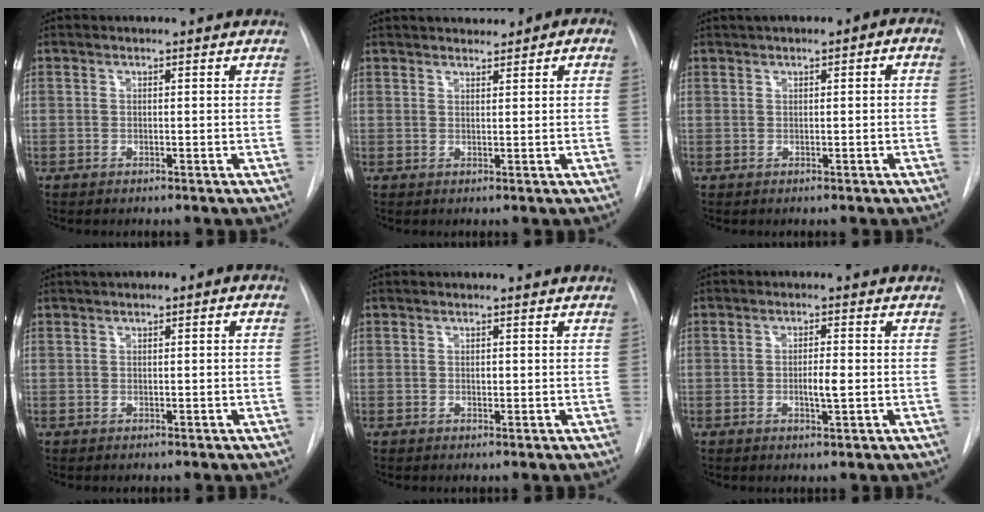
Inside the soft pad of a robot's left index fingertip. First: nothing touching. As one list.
[{"total": 5.0, "force": [3.4, 1.8, 3.2], "torque": [-0.042, 0.016, 0.047]}, {"total": 3.9, "force": [0.8, 1.2, 3.6], "torque": [-0.053, 0.018, 0.007]}, {"total": 2.4, "force": [0.2, 0.9, 2.2], "torque": [-0.036, 0.014, 0.000]}, {"total": 0.5, "force": [-0.4, 0.3, 0.2], "torque": [-0.001, -0.006, -0.006]}, {"total": 2.8, "force": [-0.9, 0.4, 2.6], "torque": [-0.046, -0.007, -0.014]}]